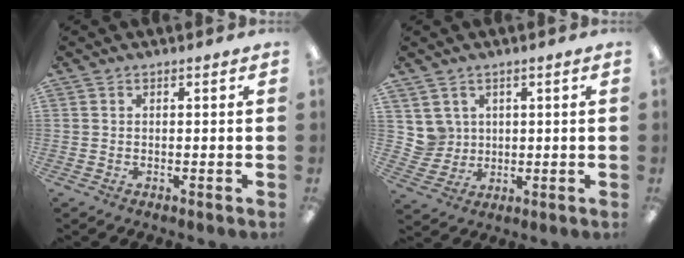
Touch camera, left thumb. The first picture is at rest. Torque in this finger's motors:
{"motor_torque": [-0.01, 0.22, -0.11, -0.12, 0.00]}